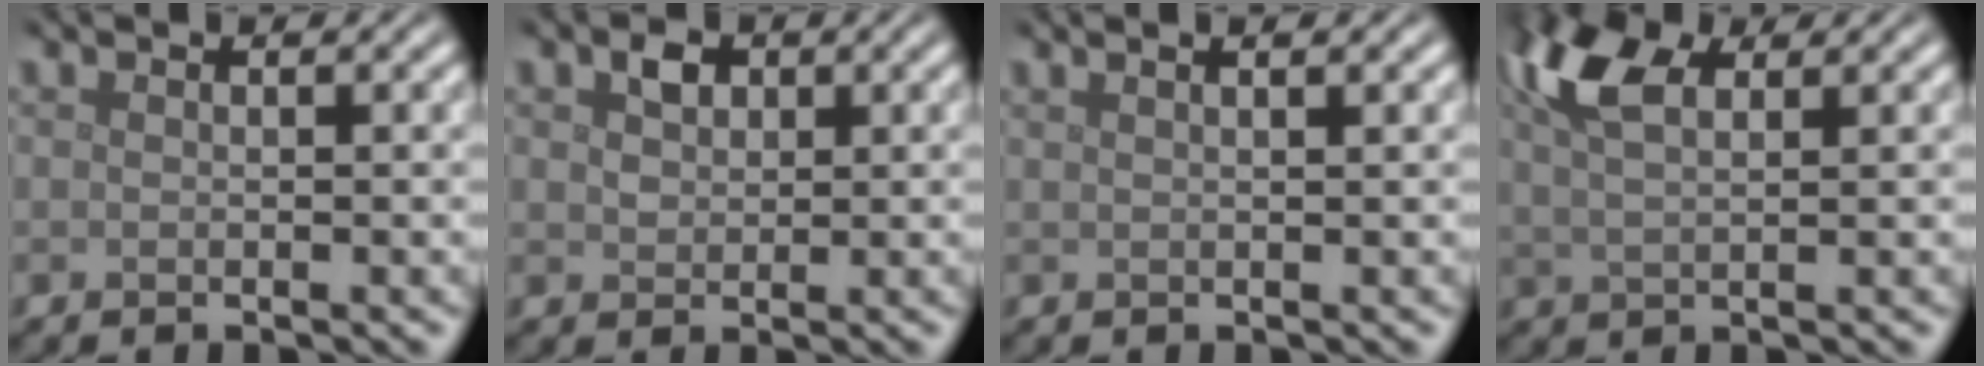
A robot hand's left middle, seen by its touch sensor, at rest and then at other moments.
{"total": 1.9, "force": [0.9, 1.3, 1.0], "torque": [-0.019, 0.004, 0.014]}
{"total": 4.0, "force": [2.3, 1.9, 2.7], "torque": [-0.010, 0.029, -0.003]}
{"total": 5.9, "force": [3.1, 2.4, 4.4], "torque": [-0.093, 0.024, 0.048]}